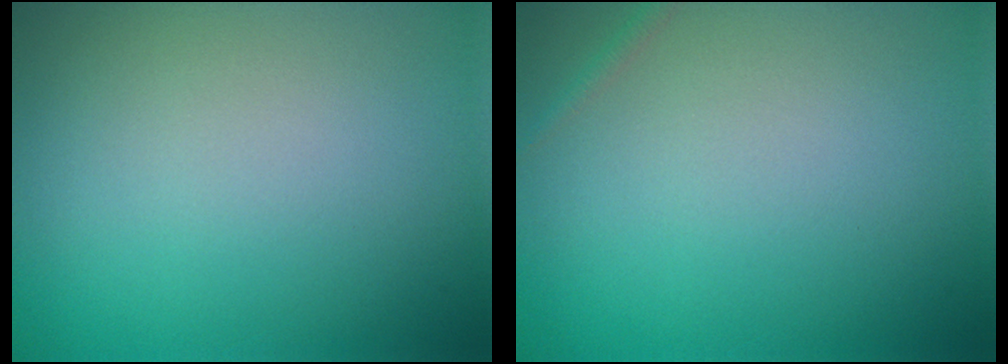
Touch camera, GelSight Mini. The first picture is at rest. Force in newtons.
{"total": 0.5, "press": 0.5, "slide": 0.0}